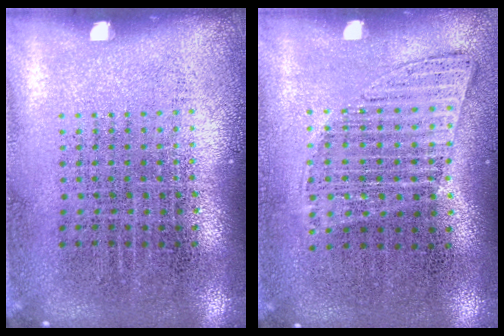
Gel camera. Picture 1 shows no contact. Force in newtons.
{"total": 1.0, "press": 1.0, "slide": 0.3}